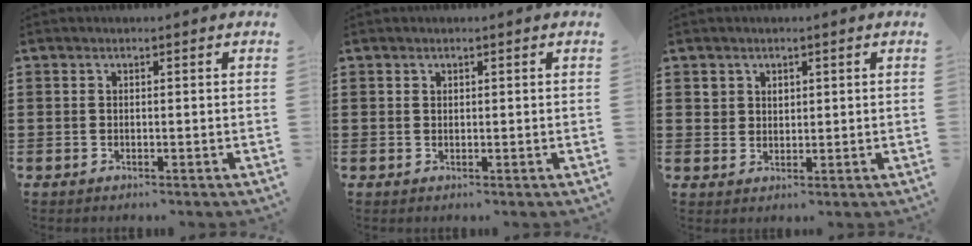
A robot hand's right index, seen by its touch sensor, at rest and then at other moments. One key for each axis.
{"total": 0.6, "fx": 0.4, "fy": 0.4, "fz": 0.1, "tx": -0.003, "ty": 0.002, "tz": 0.008}
{"total": 2.3, "fx": 1.5, "fy": 1.8, "fz": 0.2, "tx": -0.012, "ty": 0.008, "tz": 0.029}